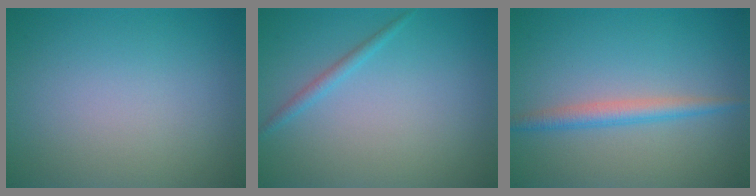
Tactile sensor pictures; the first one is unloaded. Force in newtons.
{"total": 1.0, "press": 1.0, "slide": 0.1}
{"total": 2.3, "press": 2.3, "slide": 0.1}